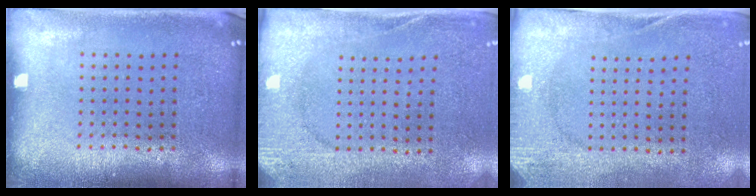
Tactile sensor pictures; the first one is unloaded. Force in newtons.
{"total": 2.7, "press": 2.3, "slide": 1.3}
{"total": 2.8, "press": 2.1, "slide": 1.8}